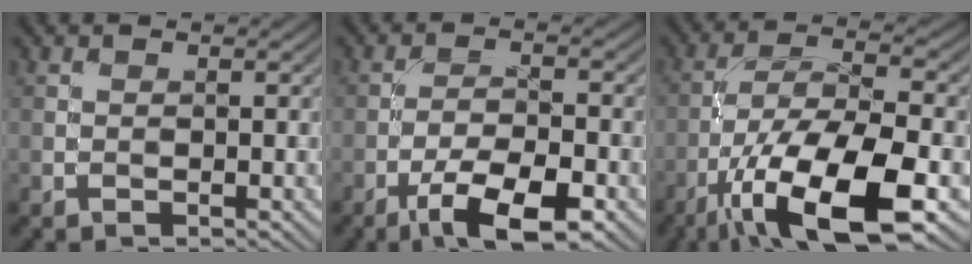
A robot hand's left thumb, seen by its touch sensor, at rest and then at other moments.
{"total": 7.7, "force": [-4.4, 2.3, 5.8], "torque": [-0.103, 0.000, -0.080]}
{"total": 15.2, "force": [-7.4, 5.1, 12.3], "torque": [-0.228, -0.012, -0.139]}